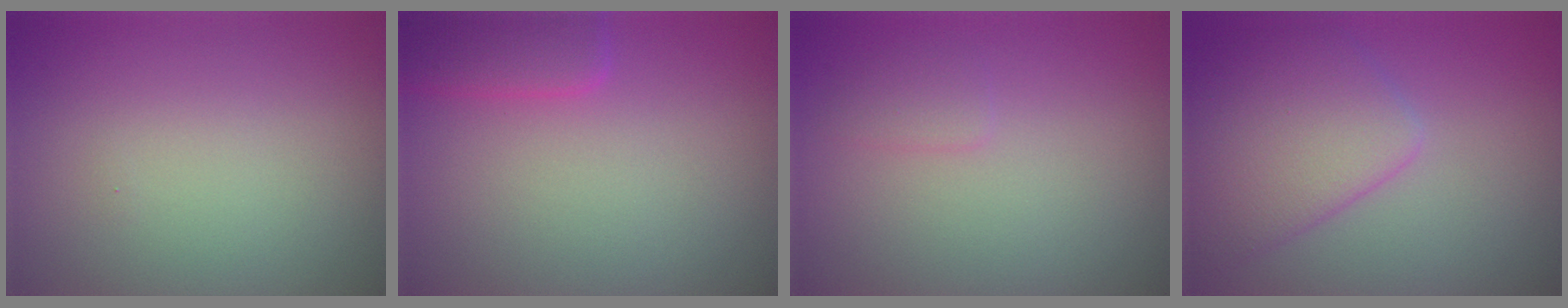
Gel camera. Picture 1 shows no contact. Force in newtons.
{"total": 2.9, "press": 2.9, "slide": 0.2}
{"total": 1.0, "press": 1.0, "slide": 0.0}
{"total": 5.5, "press": 5.5, "slide": 0.1}